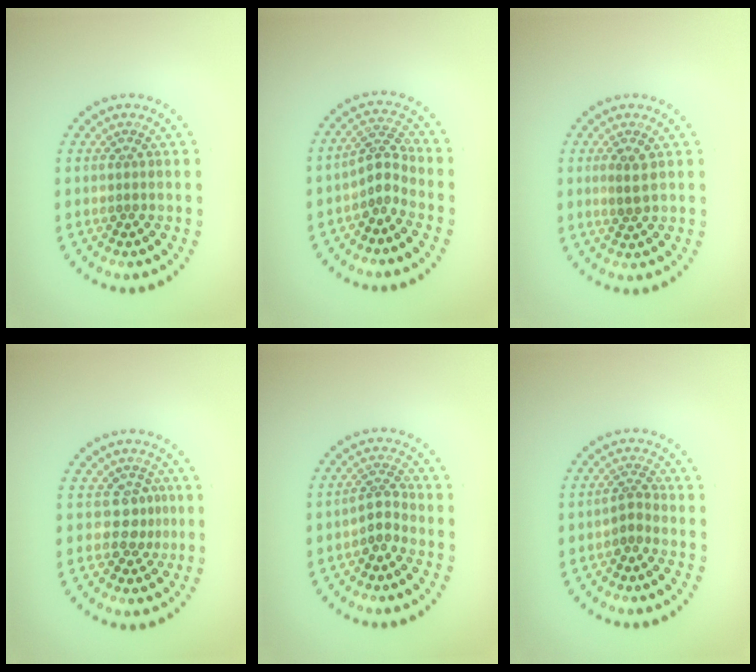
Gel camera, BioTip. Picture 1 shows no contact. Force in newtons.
{"total": 2.3, "press": 1.6, "slide": 1.7}
{"total": 1.6, "press": 1.5, "slide": 0.6}
{"total": 1.9, "press": 1.4, "slide": 1.4}
{"total": 2.0, "press": 1.4, "slide": 1.4}
{"total": 1.6, "press": 1.1, "slide": 1.1}